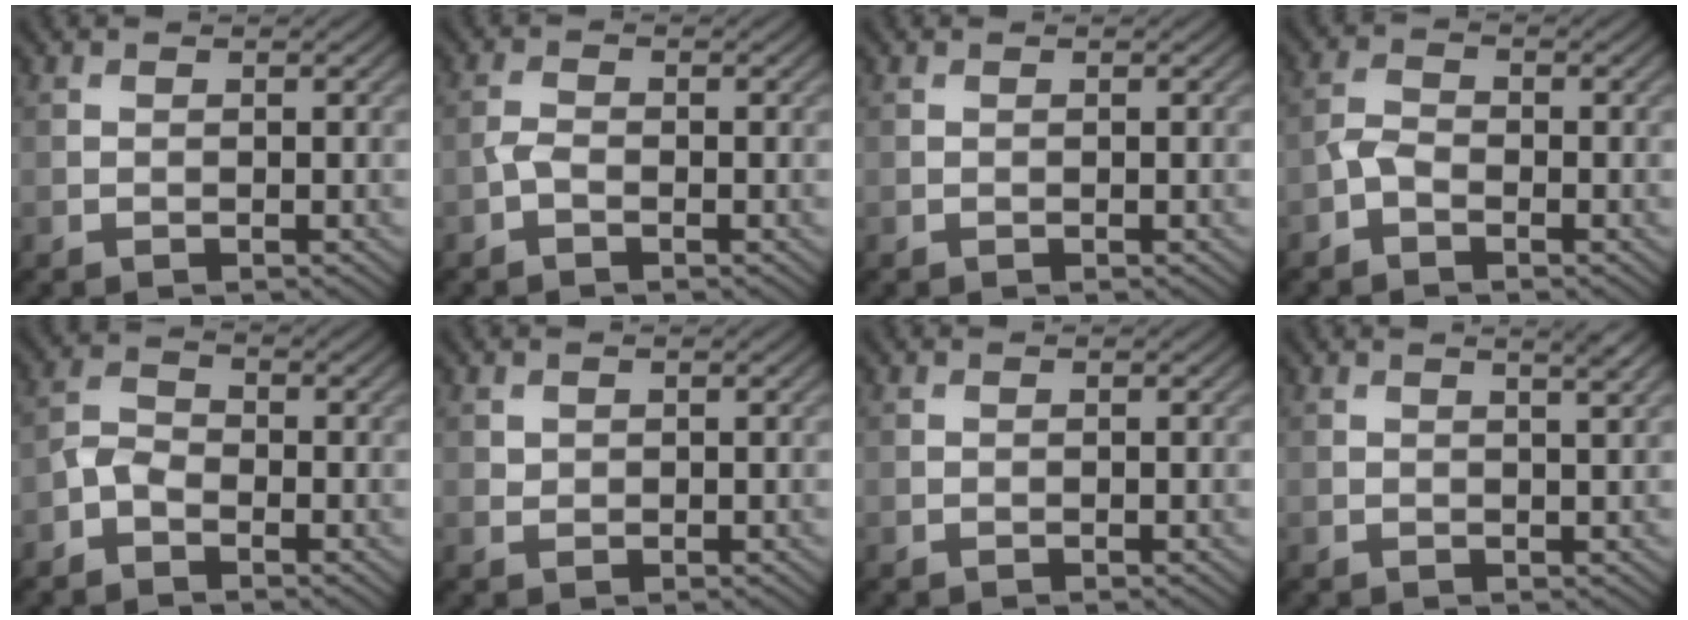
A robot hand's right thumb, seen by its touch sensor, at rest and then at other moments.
{"total": 1.4, "force": [-0.7, 0.7, 1.0], "torque": [-0.024, 0.002, -0.020]}
{"total": 0.0}
{"total": 2.1, "force": [-1.2, 1.1, 1.2], "torque": [-0.028, 0.005, -0.033]}
{"total": 2.6, "force": [-1.6, 1.6, 1.4], "torque": [-0.029, 0.007, -0.043]}
{"total": 0.8, "force": [0.5, 0.6, 0.2], "torque": [-0.005, -0.004, 0.013]}
{"total": 0.0}
{"total": 2.0, "force": [1.2, 0.3, 1.5], "torque": [-0.025, 0.000, 0.011]}